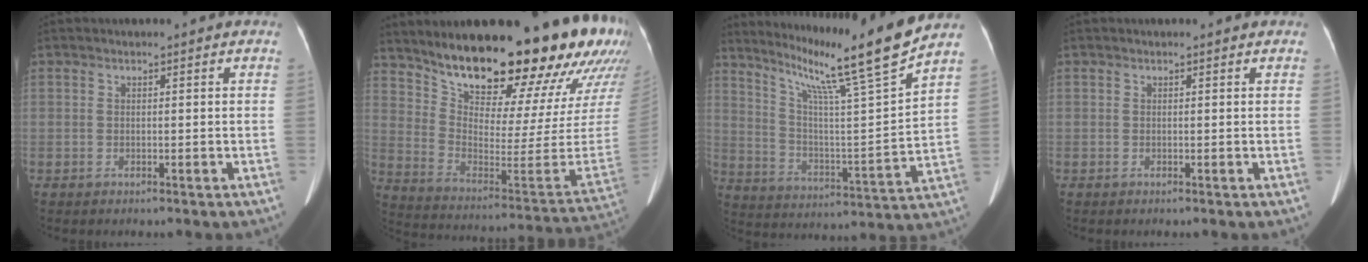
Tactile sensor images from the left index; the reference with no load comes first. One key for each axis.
{"total": 28.5, "fx": 21.8, "fy": 3.7, "fz": 18.0, "tx": -0.290, "ty": -0.101, "tz": 0.308}
{"total": 18.6, "fx": 14.5, "fy": -2.0, "fz": 11.6, "tx": -0.191, "ty": -0.040, "tz": 0.225}
{"total": 1.7, "fx": 1.5, "fy": 0.3, "fz": 0.6, "tx": -0.005, "ty": 0.003, "tz": 0.013}